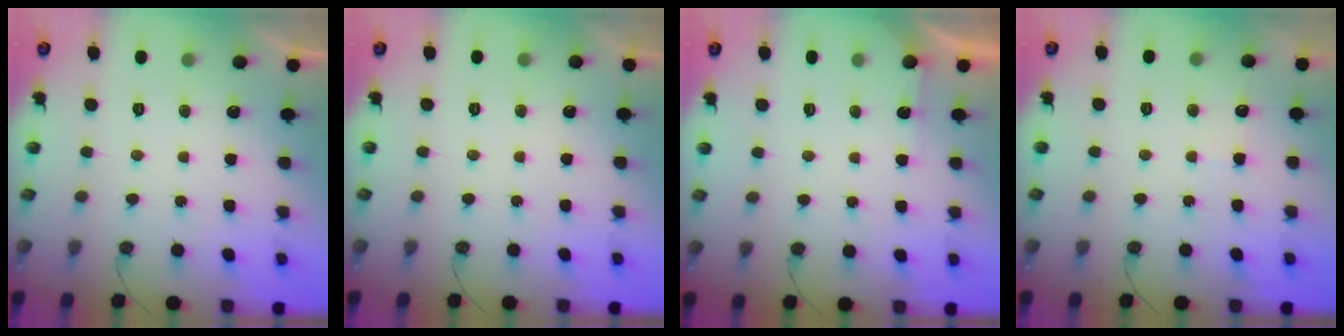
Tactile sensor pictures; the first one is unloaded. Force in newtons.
{"total": 0.0}
{"total": 1.7, "press": 1.7, "slide": 0.3}
{"total": 5.2, "press": 5.1, "slide": 0.7}